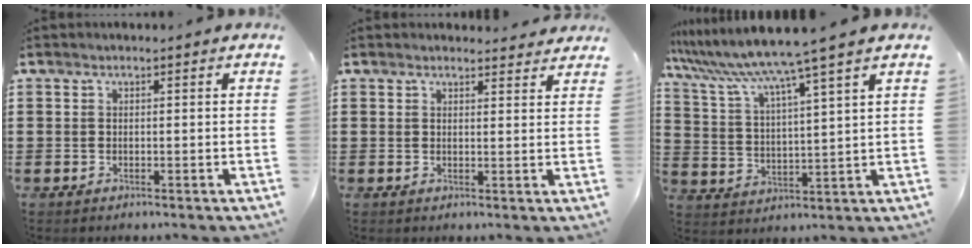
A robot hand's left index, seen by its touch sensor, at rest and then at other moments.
{"total": 2.1, "force": [2.0, 0.4, 0.2], "torque": [-0.001, -0.003, 0.037]}
{"total": 7.9, "force": [6.7, -1.4, 4.0], "torque": [-0.105, -0.047, 0.107]}